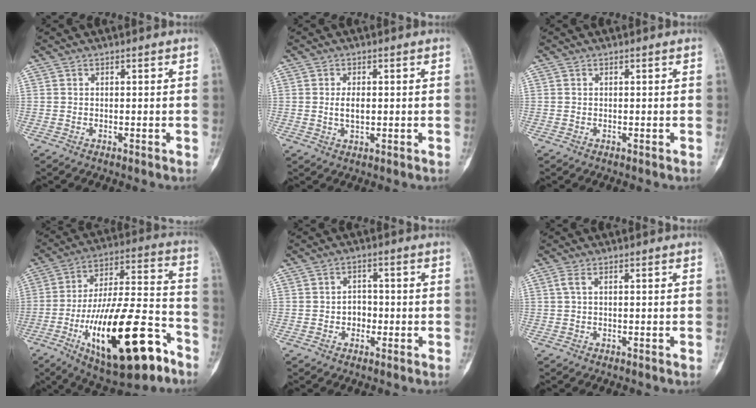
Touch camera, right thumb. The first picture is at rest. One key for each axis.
{"total": 3.3, "fx": 0.2, "fy": 1.7, "fz": 2.8, "tx": -0.048, "ty": -0.003, "tz": 0.007}
{"total": 0.0}
{"total": 26.5, "fx": -11.9, "fy": 9.4, "fz": 21.7, "tx": -0.368, "ty": 0.059, "tz": -0.181}
{"total": 3.2, "fx": -0.7, "fy": 2.7, "fz": 1.6, "tx": -0.003, "ty": 0.009, "tz": -0.016}
{"total": 1.2, "fx": 0.3, "fy": 0.2, "fz": 1.2, "tx": -0.038, "ty": 0.011, "tz": 0.007}